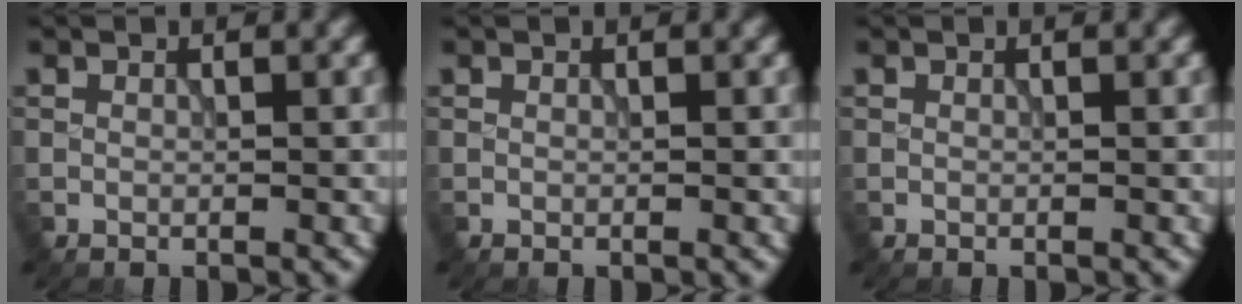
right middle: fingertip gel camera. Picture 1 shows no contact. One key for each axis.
{"total": 0.0}
{"total": 0.0}